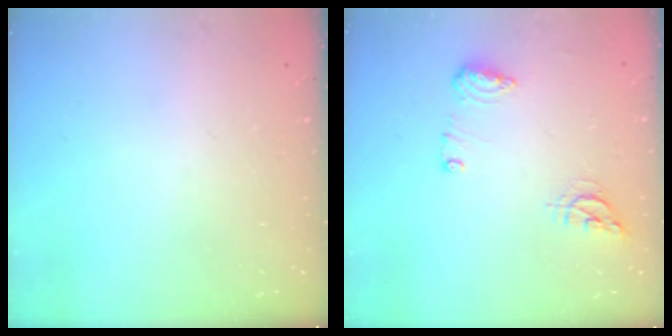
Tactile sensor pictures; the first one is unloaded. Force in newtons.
{"total": 11.7, "press": 10.0, "slide": 6.1}